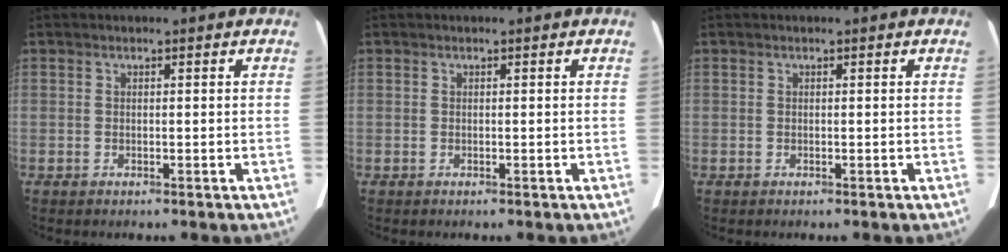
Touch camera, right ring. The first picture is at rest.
{"total": 0.0}
{"total": 0.0}